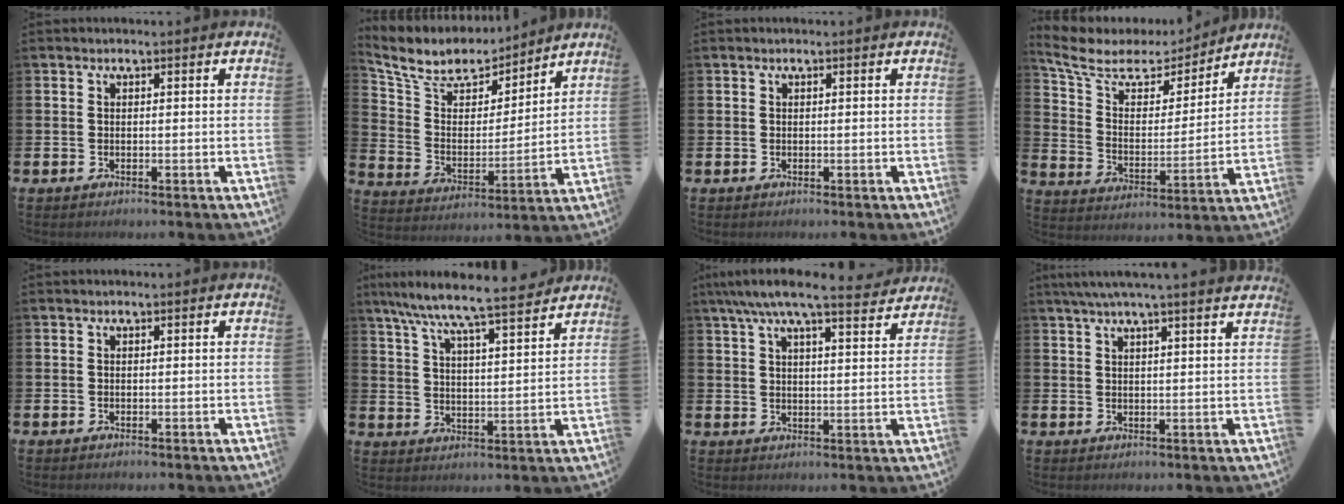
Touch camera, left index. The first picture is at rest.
{"total": 8.8, "force": [8.0, 3.3, 1.5], "torque": [-0.079, -0.055, 0.144]}
{"total": 0.0}
{"total": 7.9, "force": [6.3, 4.1, 2.4], "torque": [-0.087, -0.041, 0.108]}
{"total": 0.0}
{"total": 8.0, "force": [7.5, 0.2, 2.7], "torque": [-0.073, -0.059, 0.127]}
{"total": 7.5, "force": [6.7, 0.9, 3.1], "torque": [-0.066, -0.032, 0.115]}
{"total": 4.7, "force": [4.2, -0.7, 2.0], "torque": [-0.053, -0.008, 0.077]}